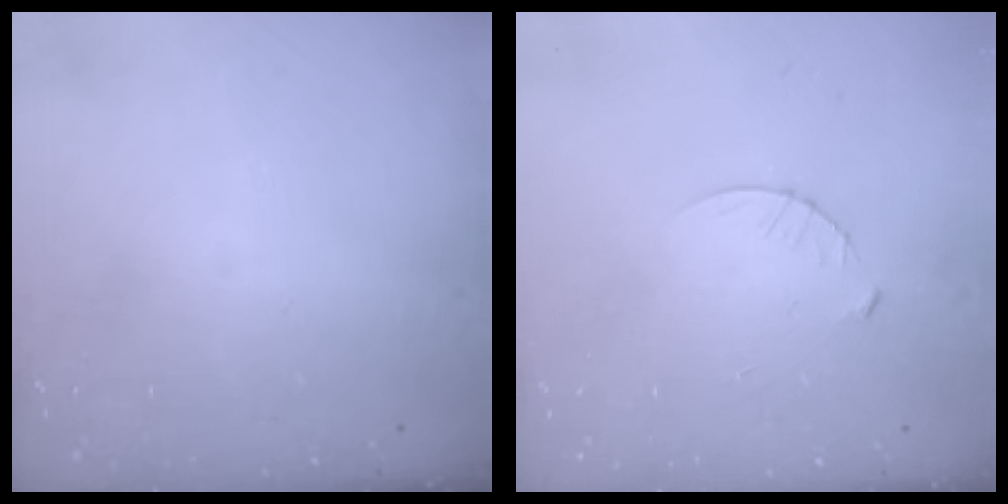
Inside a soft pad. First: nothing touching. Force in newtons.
{"total": 3.9, "press": 3.8, "slide": 0.4}